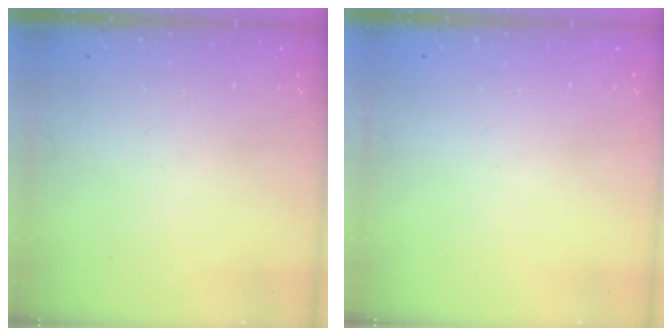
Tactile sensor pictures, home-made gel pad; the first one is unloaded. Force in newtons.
{"total": 0.0}